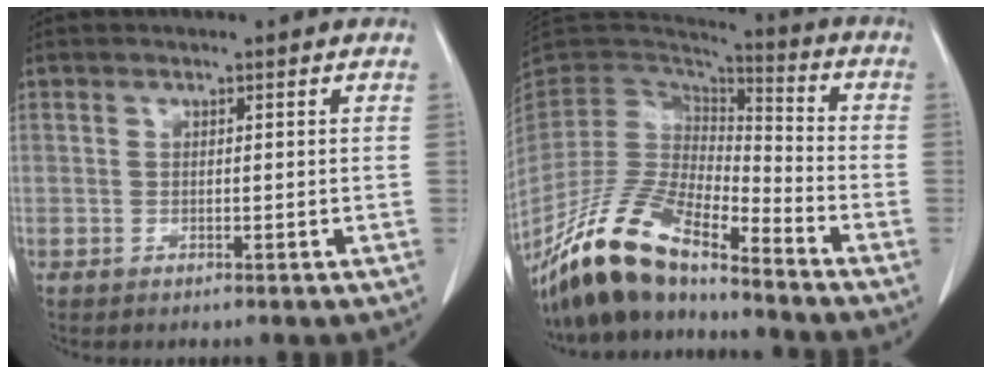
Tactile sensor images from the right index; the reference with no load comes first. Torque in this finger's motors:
{"motor_torque": [-0.22, -0.15, -0.71, -0.21]}